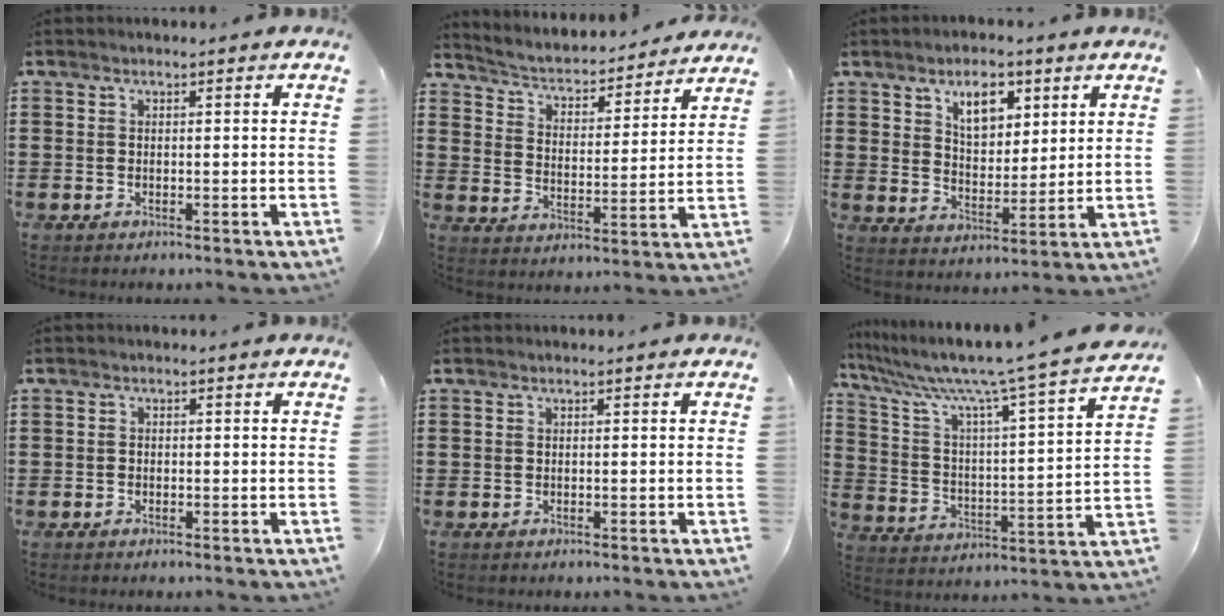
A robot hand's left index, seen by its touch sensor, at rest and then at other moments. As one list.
[{"total": 3.2, "force": [3.1, 0.4, 0.7], "torque": [-0.035, -0.031, 0.043]}, {"total": 6.9, "force": [4.2, 3.6, 4.0], "torque": [-0.063, -0.003, 0.070]}, {"total": 0.7, "force": [-0.5, 0.4, 0.2], "torque": [-0.007, -0.001, -0.009]}, {"total": 0.0}, {"total": 9.3, "force": [8.0, -0.6, 4.8], "torque": [-0.130, -0.066, 0.120]}]